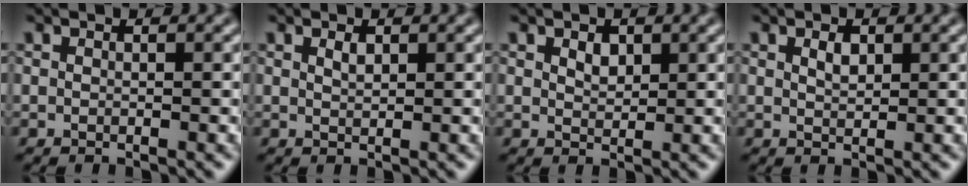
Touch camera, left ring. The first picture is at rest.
{"total": 0.8, "force": [0.5, 0.3, 0.5], "torque": [-0.013, -0.001, 0.012]}
{"total": 1.3, "force": [0.7, 0.8, 0.7], "torque": [-0.013, -0.001, 0.015]}
{"total": 1.2, "force": [0.6, 0.6, 0.8], "torque": [-0.016, 0.001, 0.013]}